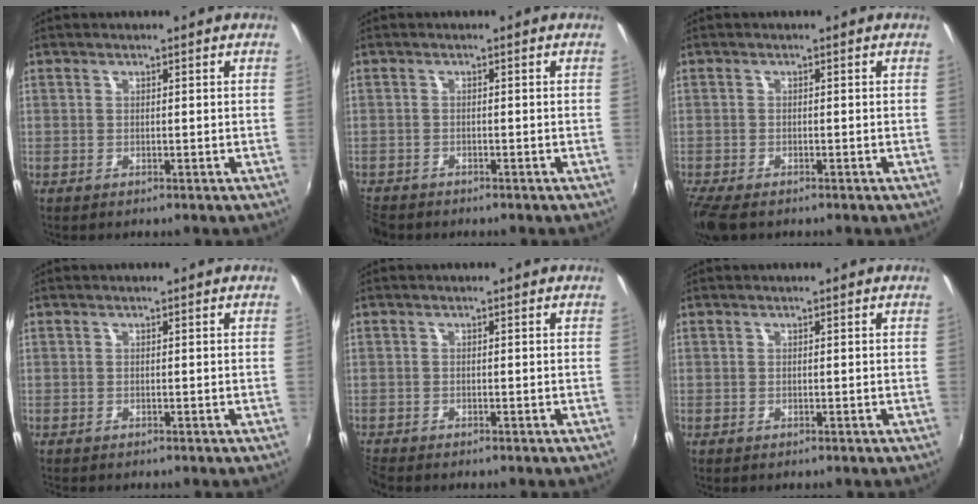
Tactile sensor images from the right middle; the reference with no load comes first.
{"total": 3.9, "force": [-3.5, 1.7, 0.8], "torque": [-0.036, -0.016, -0.068]}
{"total": 5.8, "force": [-4.4, 1.9, 3.2], "torque": [-0.081, -0.030, -0.085]}
{"total": 0.5, "force": [-0.5, 0.1, 0.1], "torque": [-0.002, -0.003, -0.009]}
{"total": 1.9, "force": [-1.8, 0.3, 0.3], "torque": [-0.013, -0.013, -0.040]}
{"total": 0.0}